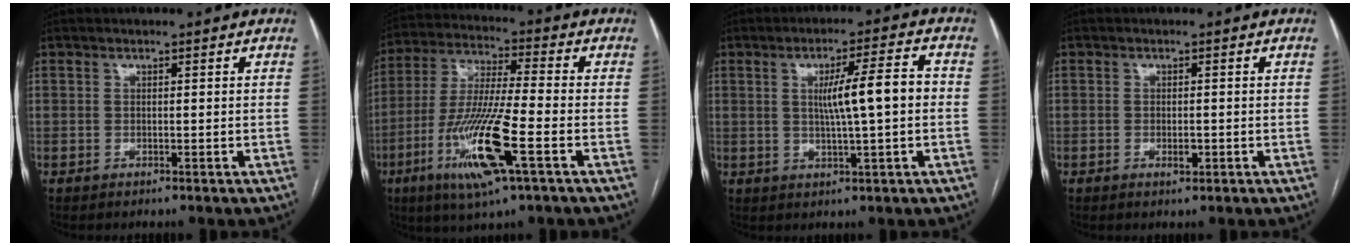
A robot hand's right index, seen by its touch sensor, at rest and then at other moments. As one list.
[{"total": 15.1, "force": [-5.8, 0.9, 13.9], "torque": [-0.286, -0.022, -0.108]}, {"total": 8.1, "force": [0.4, 0.3, 8.1], "torque": [-0.129, 0.010, 0.007]}, {"total": 1.7, "force": [-0.6, 0.7, 1.4], "torque": [-0.025, 0.000, -0.007]}]